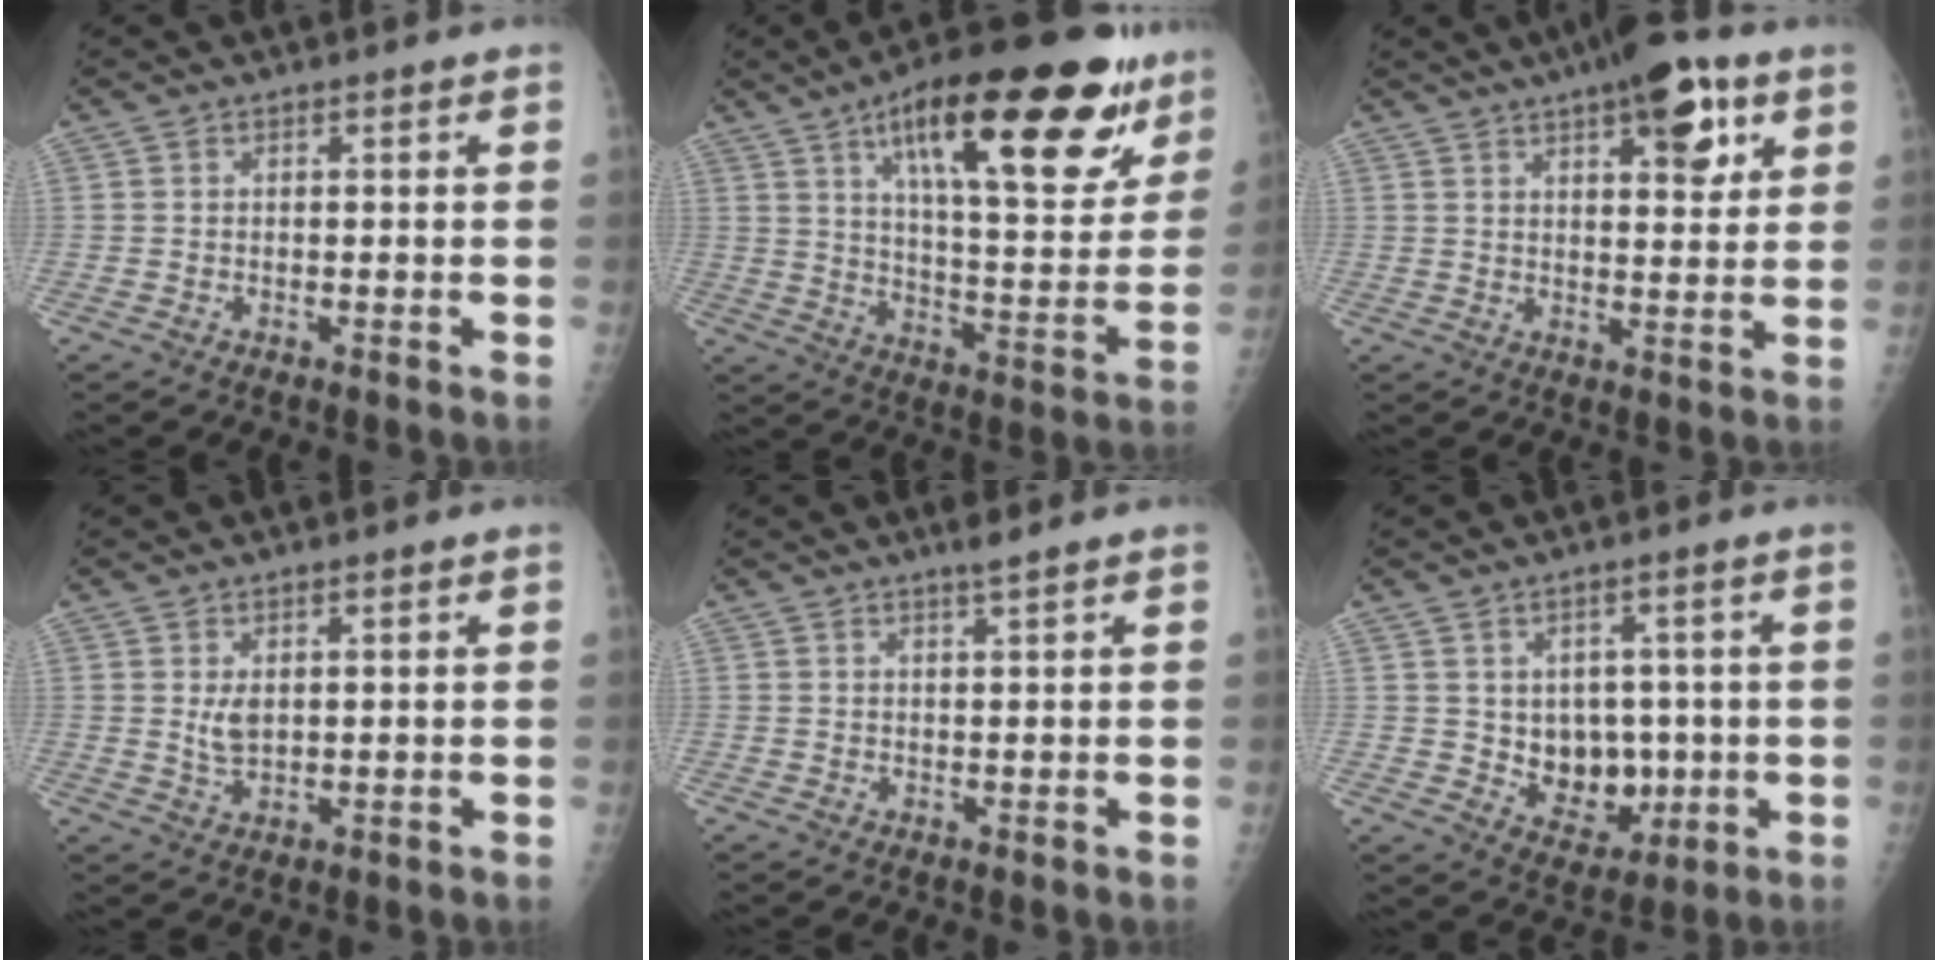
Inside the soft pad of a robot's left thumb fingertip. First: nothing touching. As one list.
[{"total": 28.7, "force": [15.6, 9.7, 22.0], "torque": [-0.285, -0.037, 0.238]}, {"total": 11.8, "force": [6.2, 4.2, 9.1], "torque": [-0.103, -0.019, 0.084]}, {"total": 3.3, "force": [1.1, 1.7, 2.6], "torque": [-0.045, -0.012, 0.026]}, {"total": 1.7, "force": [1.4, -0.1, 1.1], "torque": [-0.018, -0.008, 0.024]}, {"total": 9.0, "force": [0.0, 7.0, 5.6], "torque": [-0.038, -0.009, 0.020]}]